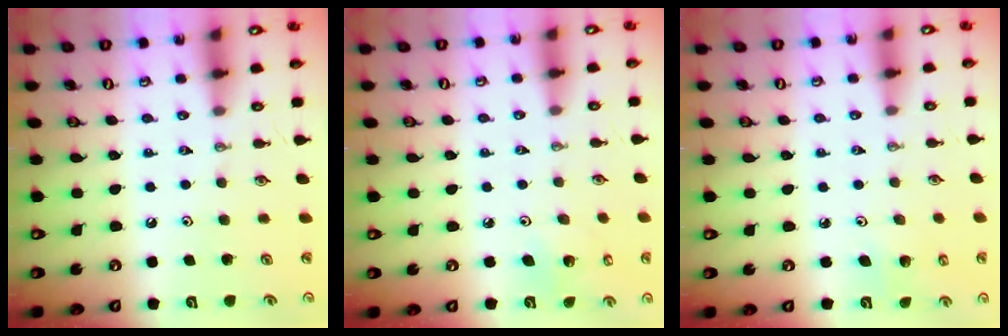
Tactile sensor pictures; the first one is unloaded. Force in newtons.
{"total": 5.2, "press": 5.2, "slide": 0.2}
{"total": 3.7, "press": 3.7, "slide": 0.4}